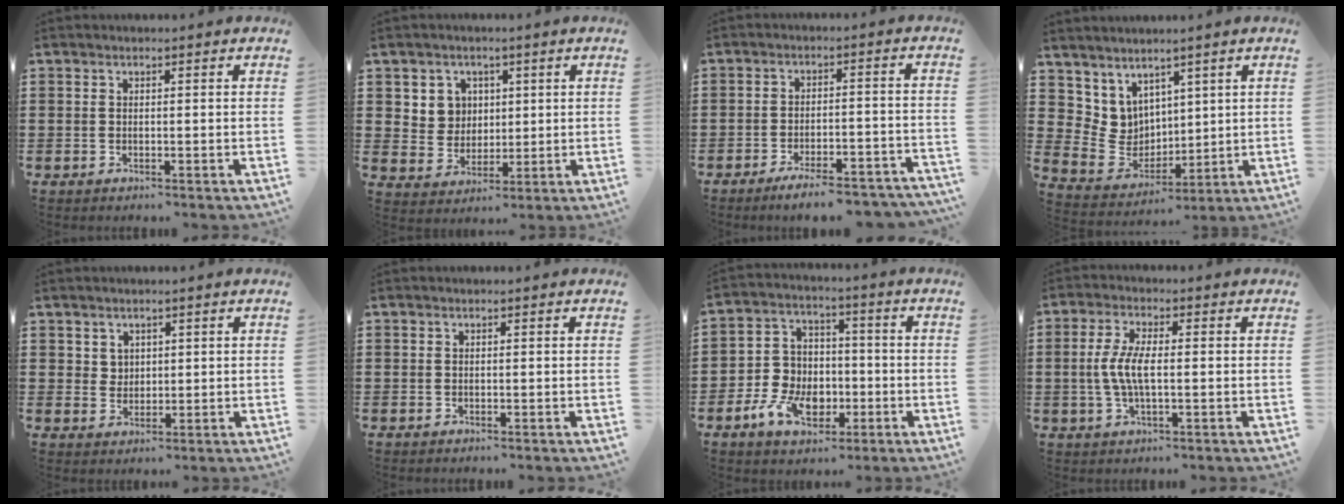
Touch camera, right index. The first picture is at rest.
{"total": 5.4, "force": [2.0, 4.9, 1.0], "torque": [-0.046, 0.016, 0.038]}
{"total": 5.5, "force": [-4.8, 0.3, 2.7], "torque": [-0.043, -0.005, -0.087]}
{"total": 6.1, "force": [3.5, 5.0, 0.6], "torque": [-0.052, -0.018, 0.070]}
{"total": 2.5, "force": [1.6, 1.9, 0.3], "torque": [-0.014, 0.009, 0.030]}
{"total": 0.0}
{"total": 8.2, "force": [-2.8, 6.3, 4.4], "torque": [-0.108, 0.018, -0.052]}
{"total": 5.4, "force": [-0.6, 1.7, 5.1], "torque": [-0.119, -0.005, -0.020]}